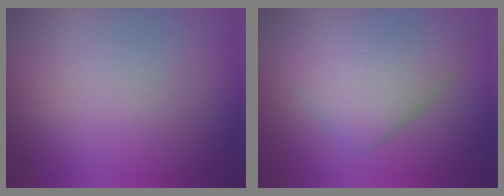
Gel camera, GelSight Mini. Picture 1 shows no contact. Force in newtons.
{"total": 6.6, "press": 6.6, "slide": 0.3}